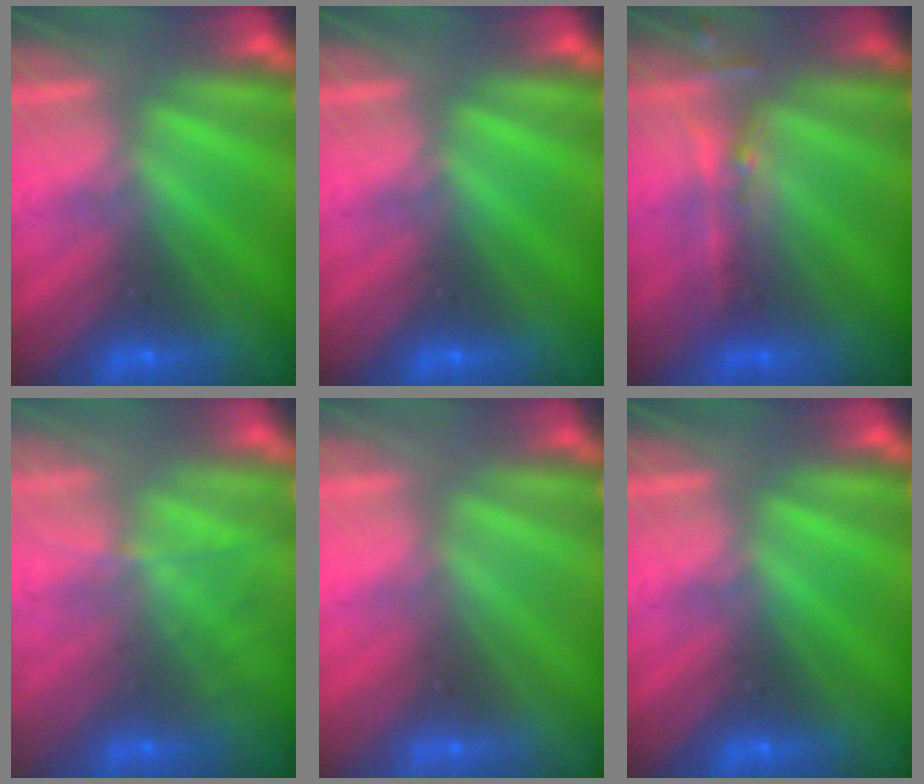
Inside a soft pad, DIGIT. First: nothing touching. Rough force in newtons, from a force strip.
{"total": 0.0}
{"total": 2.4}
{"total": 7.2}
{"total": 2.8}
{"total": 0.0}